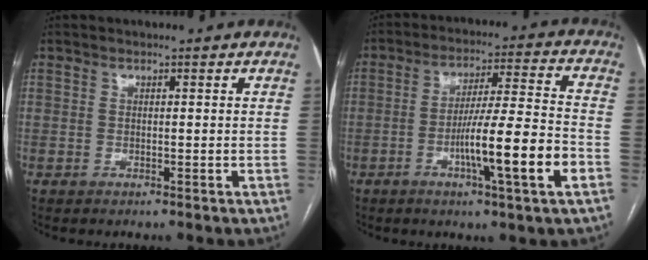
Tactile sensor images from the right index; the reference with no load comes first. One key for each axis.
{"total": 12.8, "fx": -4.5, "fy": -0.4, "fz": 12.0, "tx": -0.201, "ty": -0.001, "tz": -0.073}